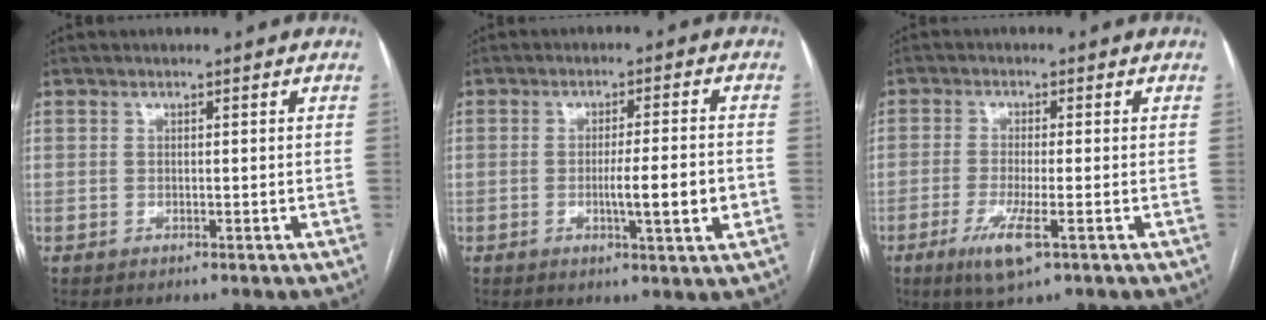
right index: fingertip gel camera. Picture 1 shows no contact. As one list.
[{"total": 7.0, "force": [-1.6, 0.2, 6.8], "torque": [-0.104, -0.006, -0.024]}, {"total": 5.7, "force": [-2.7, 0.5, 4.9], "torque": [-0.100, -0.015, -0.048]}]